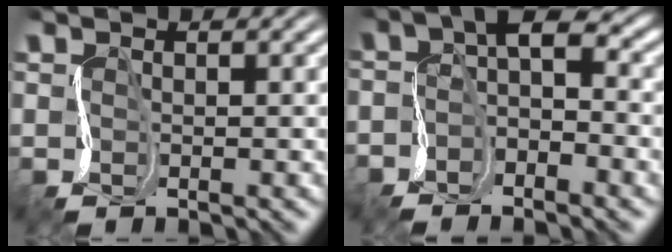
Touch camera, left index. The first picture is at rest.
{"total": 4.1, "force": [-1.3, 1.7, 3.6], "torque": [-0.063, 0.017, -0.035]}